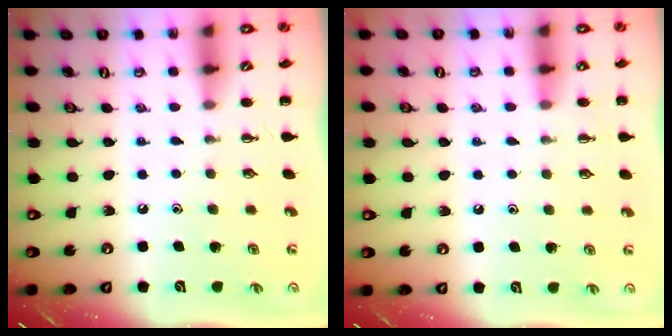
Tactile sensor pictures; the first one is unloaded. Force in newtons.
{"total": 3.9, "press": 3.7, "slide": 1.2}